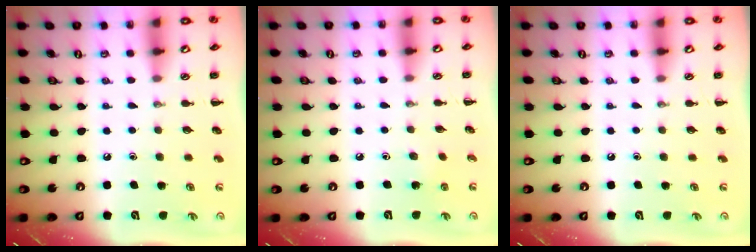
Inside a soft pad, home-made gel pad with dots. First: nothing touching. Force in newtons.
{"total": 1.7, "press": 1.5, "slide": 0.7}
{"total": 0.0}